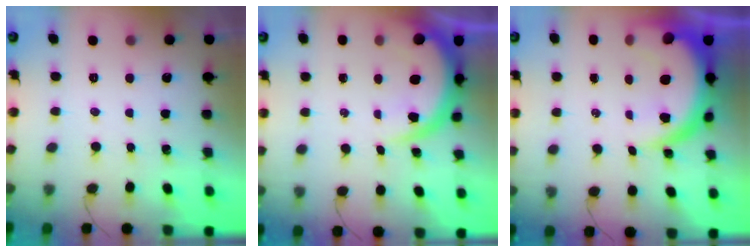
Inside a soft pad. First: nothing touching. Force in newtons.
{"total": 8.2, "press": 8.1, "slide": 1.0}
{"total": 12.1, "press": 12.0, "slide": 1.2}